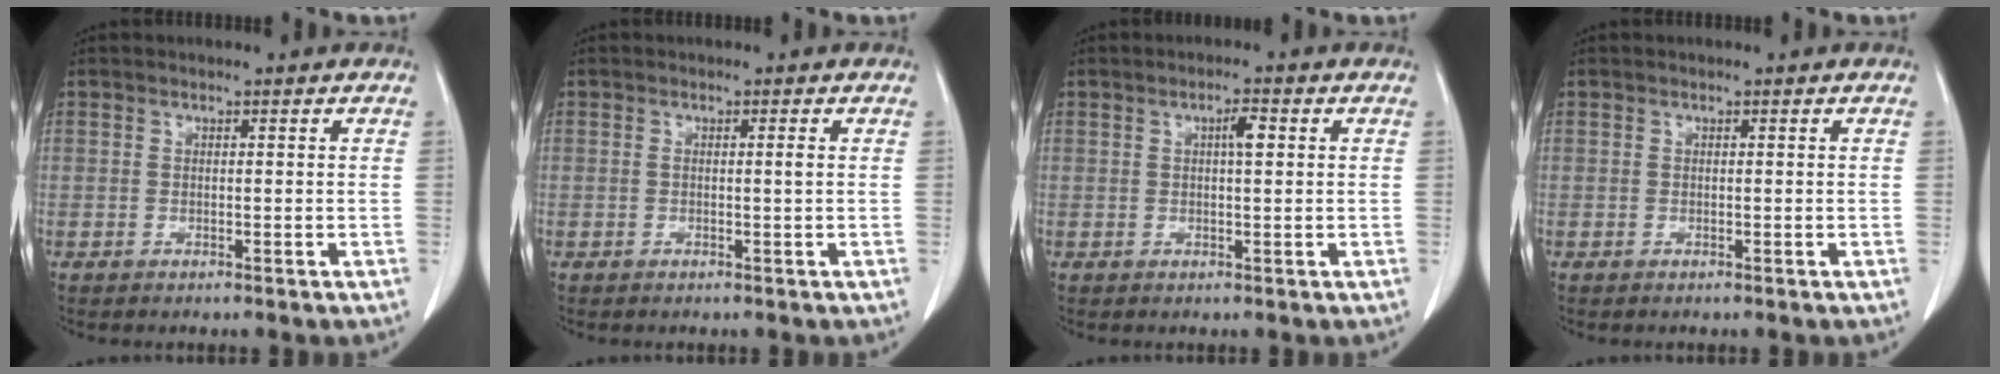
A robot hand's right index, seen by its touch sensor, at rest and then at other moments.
{"total": 0.8, "force": [0.0, -0.2, 0.8], "torque": [-0.013, -0.001, -0.001]}
{"total": 2.4, "force": [0.6, 0.4, 2.3], "torque": [-0.039, 0.003, 0.009]}
{"total": 0.0}